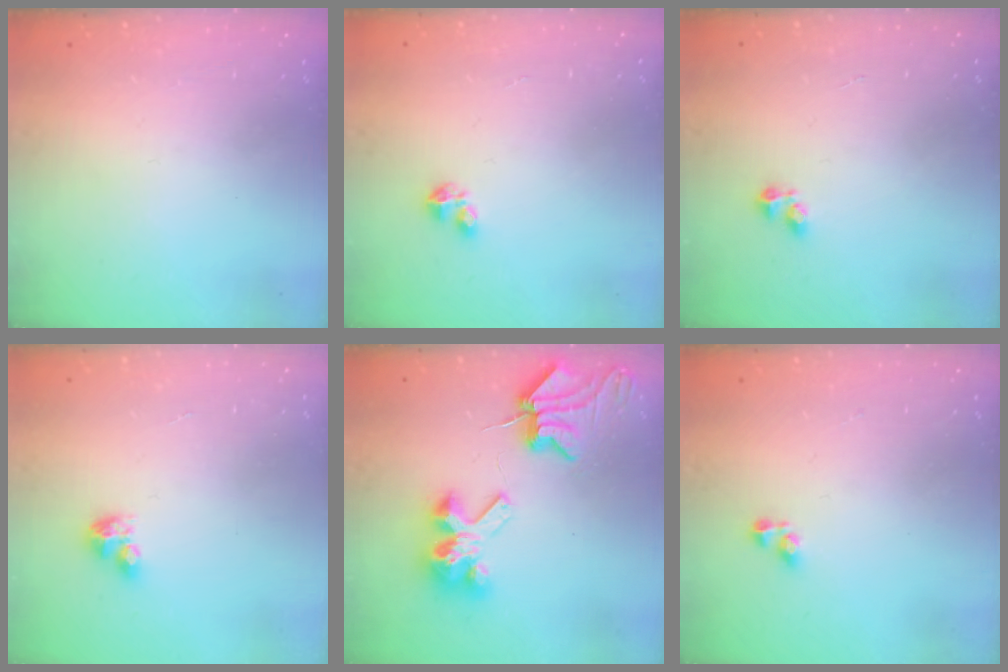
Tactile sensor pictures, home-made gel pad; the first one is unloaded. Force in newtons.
{"total": 2.9, "press": 2.9, "slide": 0.5}
{"total": 2.2, "press": 2.1, "slide": 0.6}
{"total": 4.5, "press": 4.5, "slide": 0.4}
{"total": 8.8, "press": 8.8, "slide": 1.1}
{"total": 2.9, "press": 2.9, "slide": 0.4}